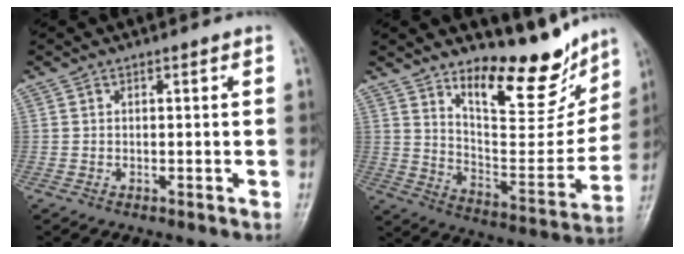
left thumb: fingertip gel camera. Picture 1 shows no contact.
{"total": 18.0, "force": [13.5, 6.6, 10.1], "torque": [-0.087, -0.104, 0.219]}